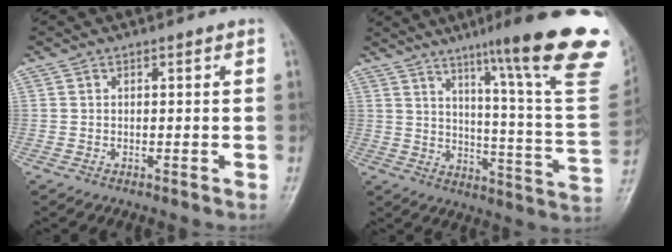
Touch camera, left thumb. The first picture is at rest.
{"total": 26.7, "force": [16.5, 2.5, 20.8], "torque": [-0.249, -0.083, 0.221]}